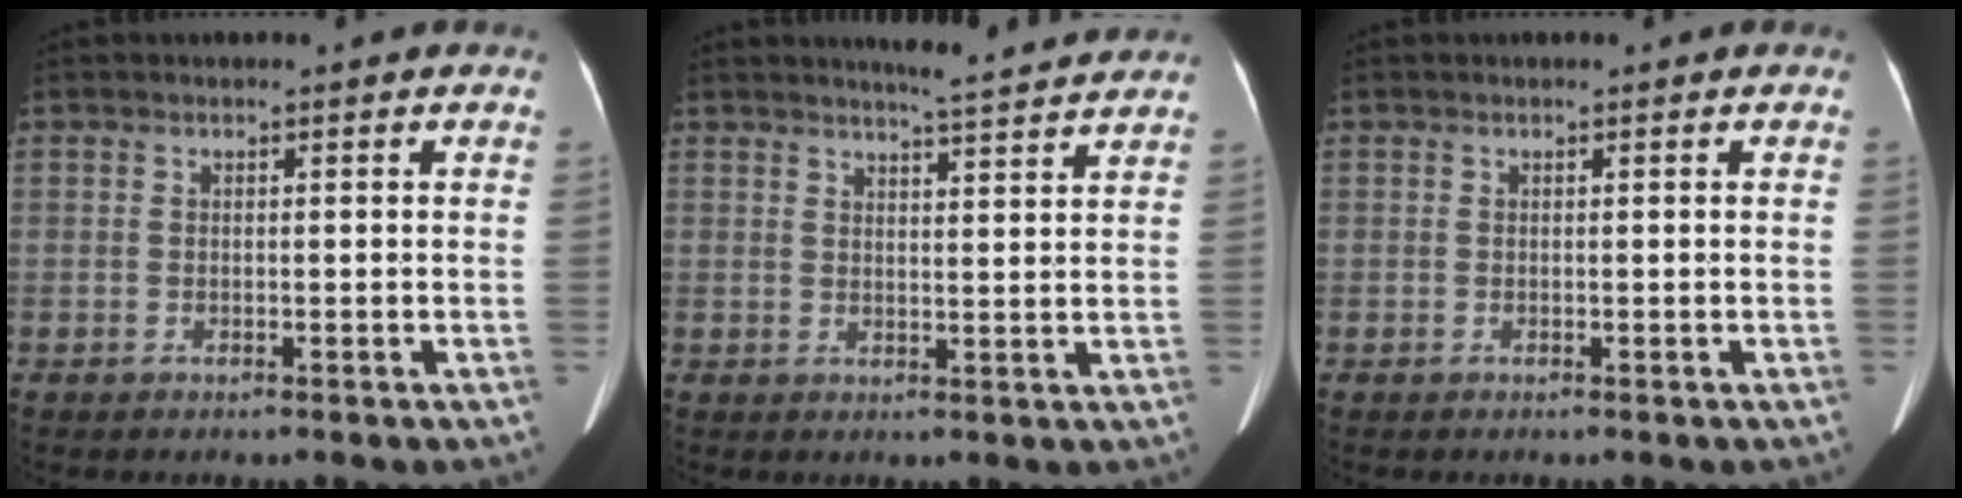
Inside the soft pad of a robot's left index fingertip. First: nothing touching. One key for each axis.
{"total": 6.6, "fx": 6.3, "fy": -0.5, "fz": 1.8, "tx": -0.040, "ty": 0.000, "tz": 0.079}
{"total": 0.0}